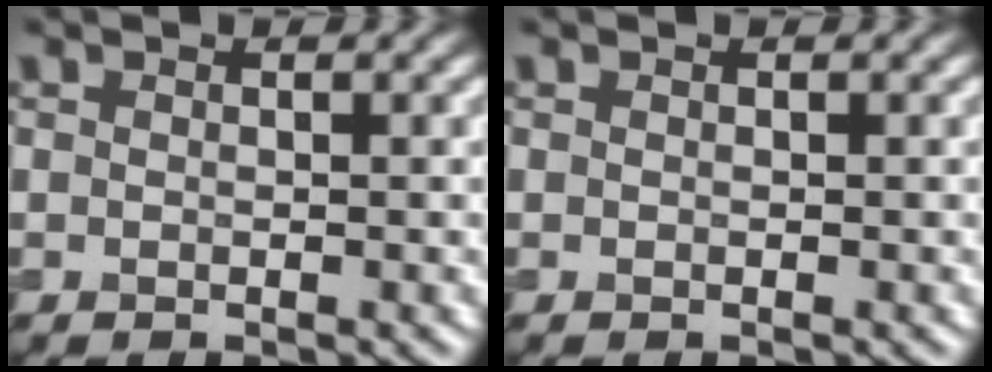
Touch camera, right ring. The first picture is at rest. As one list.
[{"total": 0.0}]